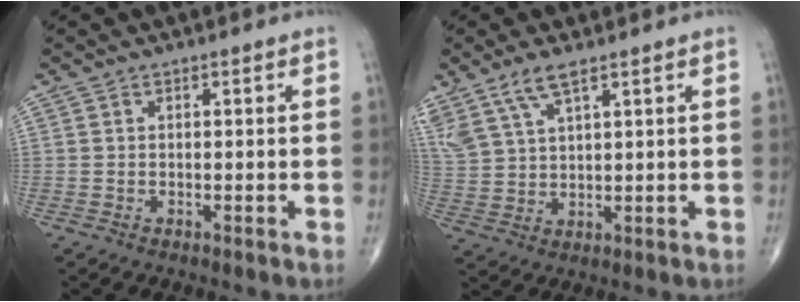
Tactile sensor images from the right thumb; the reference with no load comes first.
{"total": 8.1, "force": [5.4, 2.7, 5.4], "torque": [-0.121, -0.010, 0.118]}